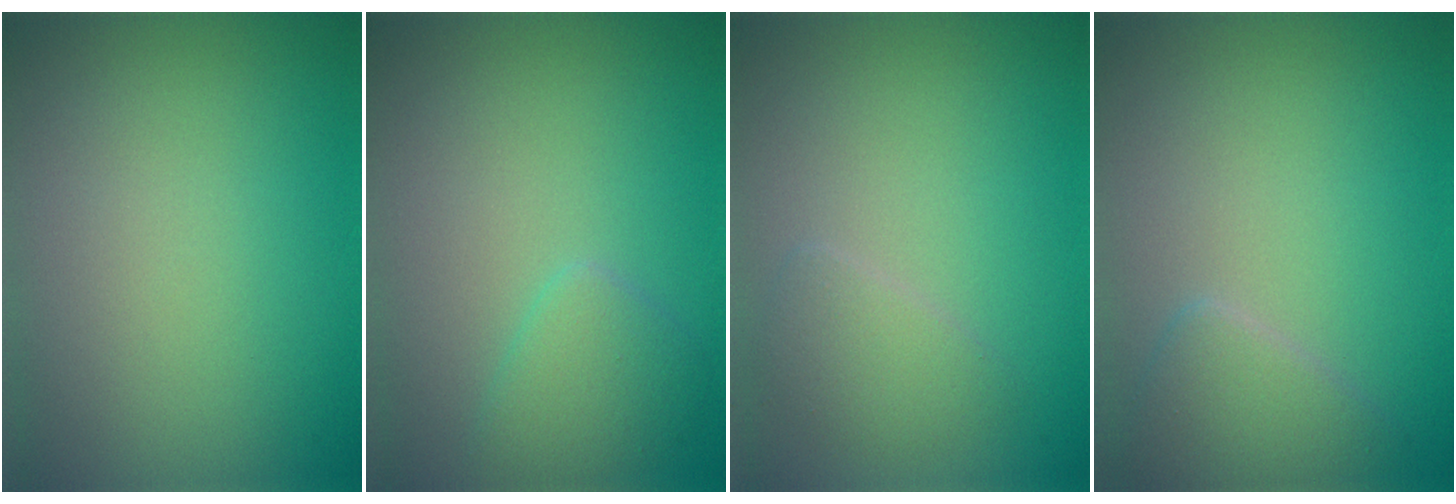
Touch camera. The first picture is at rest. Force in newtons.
{"total": 2.3, "press": 2.3, "slide": 0.1}
{"total": 1.7, "press": 1.7, "slide": 0.1}
{"total": 2.3, "press": 2.3, "slide": 0.0}